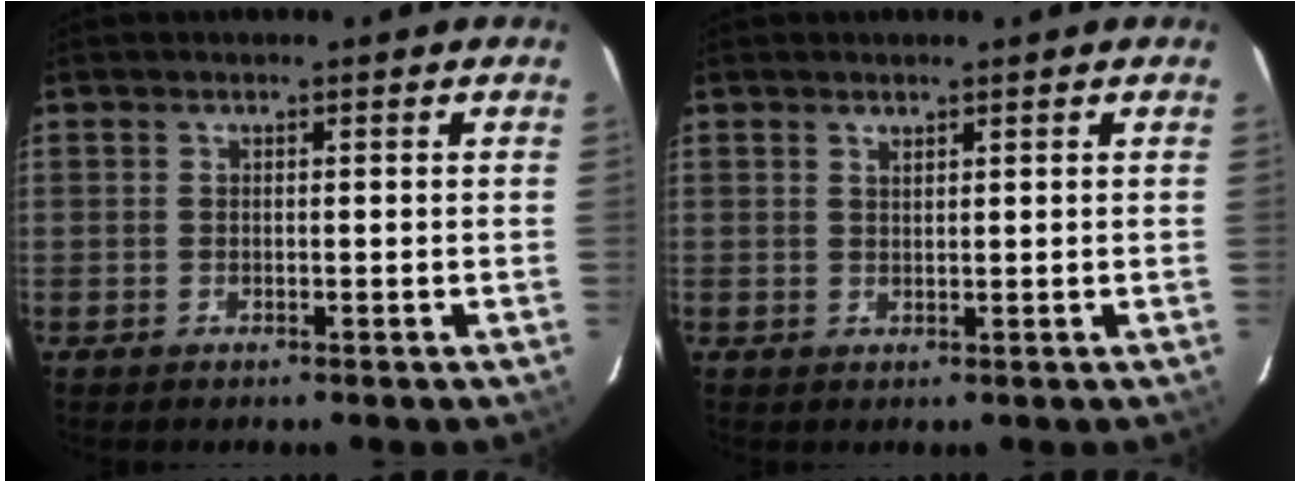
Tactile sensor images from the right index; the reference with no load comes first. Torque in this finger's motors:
{"motor_torque": [-0.12, 0.18, 0.01, 0.00]}